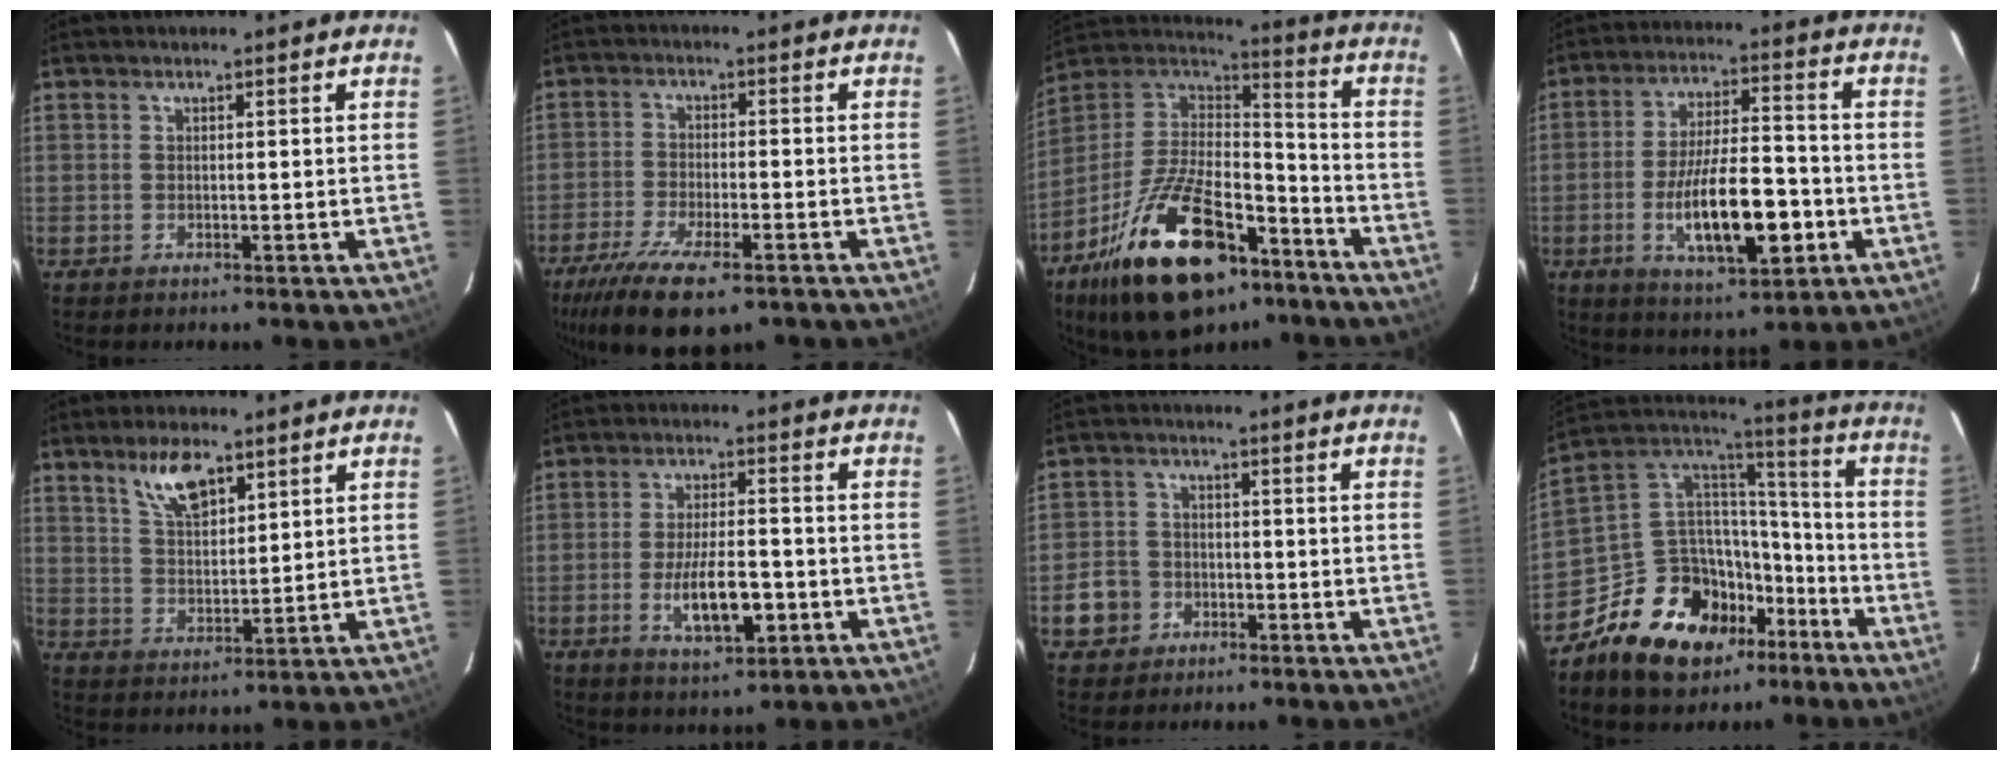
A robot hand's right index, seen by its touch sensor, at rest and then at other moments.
{"total": 13.5, "force": [-9.2, 4.1, 9.0], "torque": [-0.200, -0.044, -0.163]}
{"total": 27.9, "force": [-16.8, 12.9, 18.2], "torque": [-0.349, -0.004, -0.264]}
{"total": 14.9, "force": [-4.7, 4.9, 13.3], "torque": [-0.245, -0.009, -0.067]}
{"total": 7.5, "force": [4.9, 2.9, 5.0], "torque": [-0.088, 0.004, 0.097]}
{"total": 9.6, "force": [-3.1, 3.3, 8.5], "torque": [-0.163, -0.013, -0.047]}
{"total": 6.0, "force": [-2.6, 5.3, 1.3], "torque": [-0.041, 0.017, -0.043]}
{"total": 19.7, "force": [-11.8, 12.9, 9.1], "torque": [-0.195, 0.045, -0.182]}